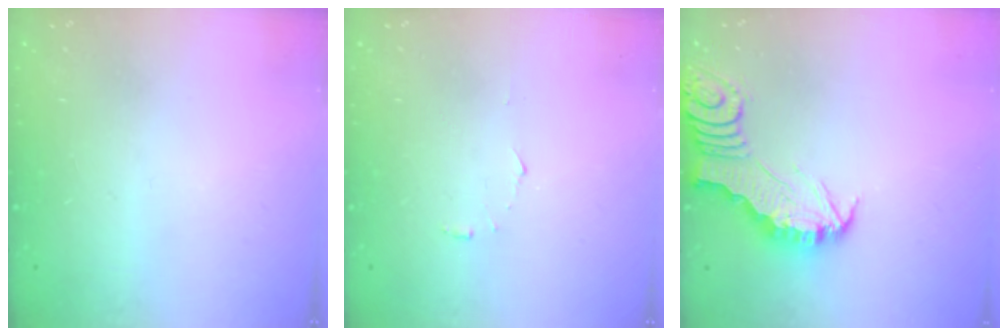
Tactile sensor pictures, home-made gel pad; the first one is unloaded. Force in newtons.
{"total": 3.6, "press": 3.6, "slide": 0.2}
{"total": 3.3, "press": 3.3, "slide": 0.3}